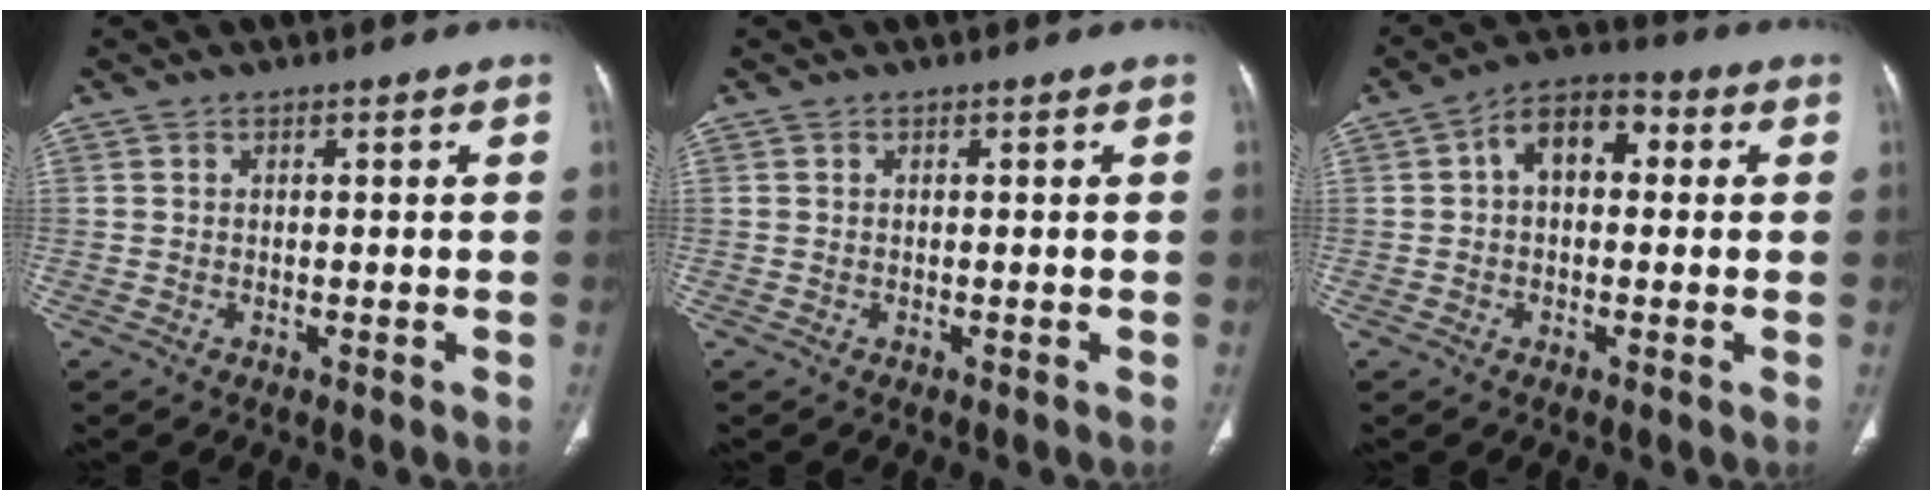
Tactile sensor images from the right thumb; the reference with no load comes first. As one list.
[{"total": 0.0}, {"total": 8.4, "force": [1.2, 5.4, 6.3], "torque": [-0.080, 0.029, 0.007]}]